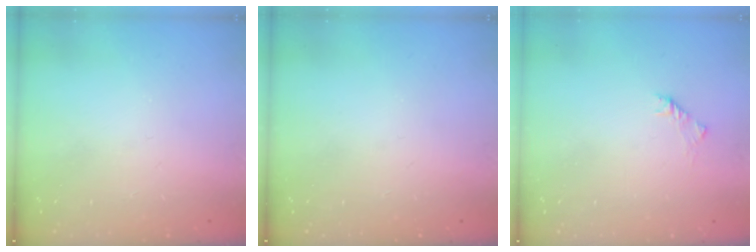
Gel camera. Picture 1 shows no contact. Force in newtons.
{"total": 0.0}
{"total": 1.6, "press": 1.4, "slide": 0.6}